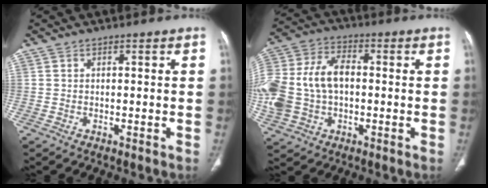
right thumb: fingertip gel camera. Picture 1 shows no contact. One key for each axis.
{"total": 19.2, "fx": -0.6, "fy": 13.4, "fz": 13.8, "tx": -0.323, "ty": 0.026, "tz": -0.005}